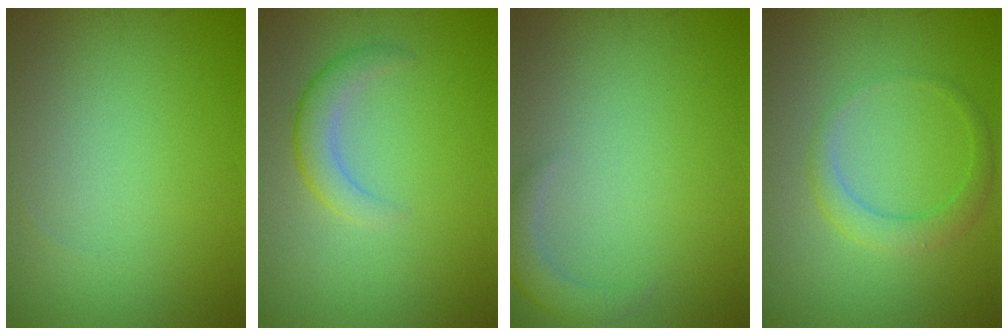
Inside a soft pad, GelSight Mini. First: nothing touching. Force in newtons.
{"total": 2.4, "press": 2.4, "slide": 0.2}
{"total": 2.2, "press": 2.2, "slide": 0.2}
{"total": 2.4, "press": 2.4, "slide": 0.1}